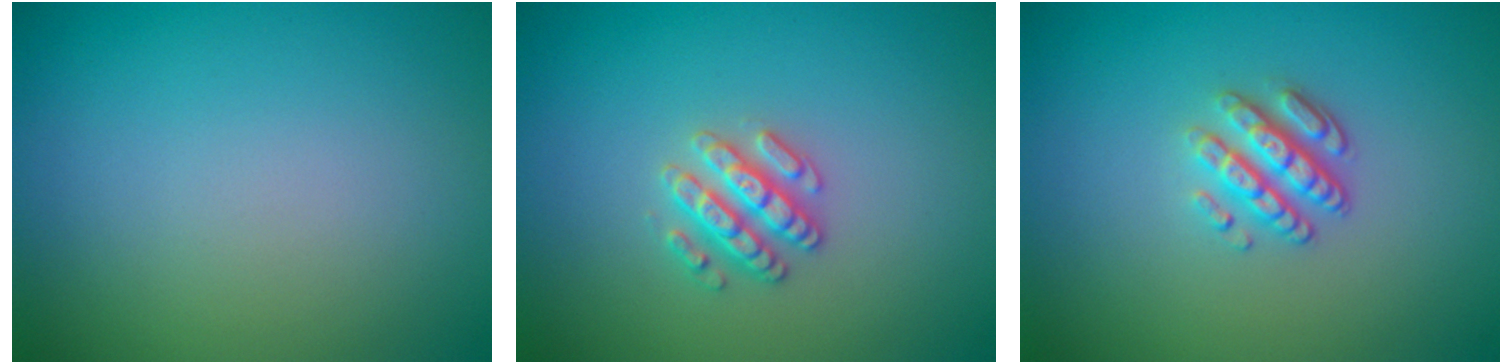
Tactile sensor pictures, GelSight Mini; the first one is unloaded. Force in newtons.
{"total": 2.5, "press": 2.5, "slide": 0.4}
{"total": 3.1, "press": 2.6, "slide": 1.7}